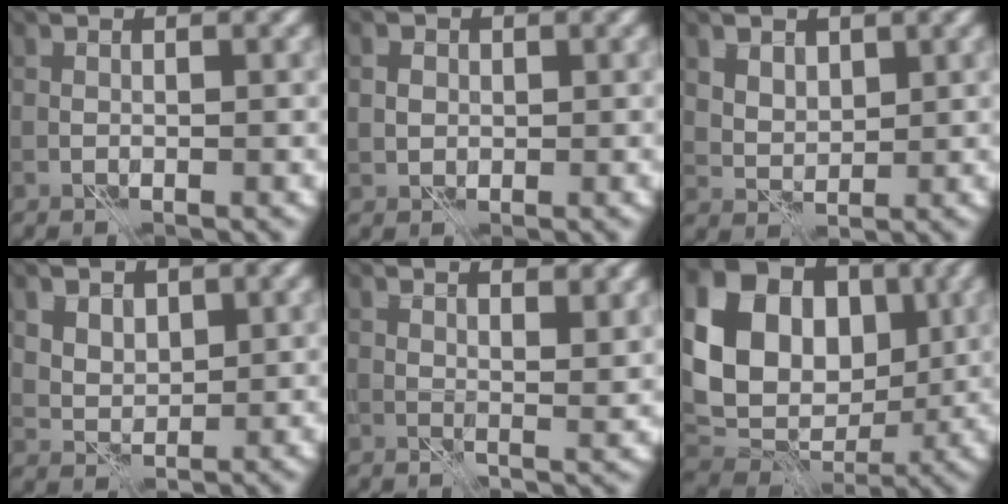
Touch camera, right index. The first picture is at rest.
{"total": 1.4, "force": [0.3, 1.3, 0.4], "torque": [-0.006, -0.001, 0.004]}
{"total": 3.1, "force": [1.8, 2.1, 1.5], "torque": [-0.034, 0.000, 0.038]}
{"total": 3.5, "force": [2.0, 2.4, 1.7], "torque": [-0.042, -0.001, 0.044]}
{"total": 3.3, "force": [2.1, 0.9, 2.4], "torque": [-0.036, 0.000, 0.034]}
{"total": 15.6, "force": [3.7, 12.3, 8.9], "torque": [-0.177, 0.038, 0.061]}